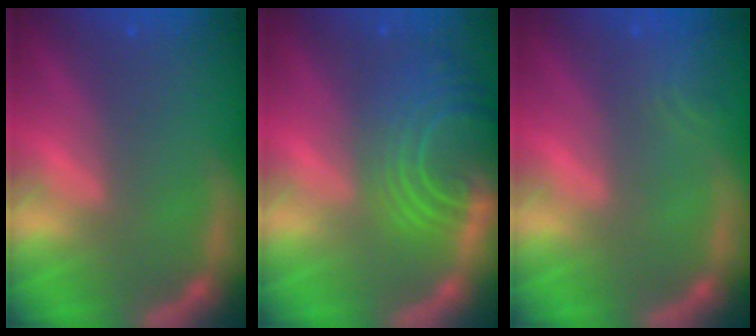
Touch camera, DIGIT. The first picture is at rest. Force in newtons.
{"total": 9.5}
{"total": 1.9}